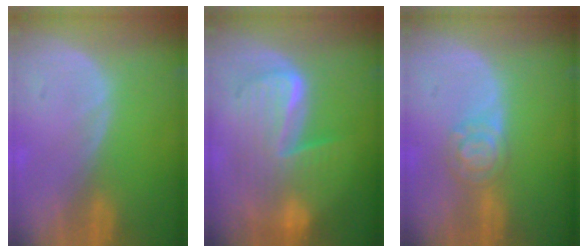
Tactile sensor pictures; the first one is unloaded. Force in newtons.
{"total": 9.0, "press": 9.0, "slide": 0.6}
{"total": 4.9, "press": 4.3, "slide": 2.3}